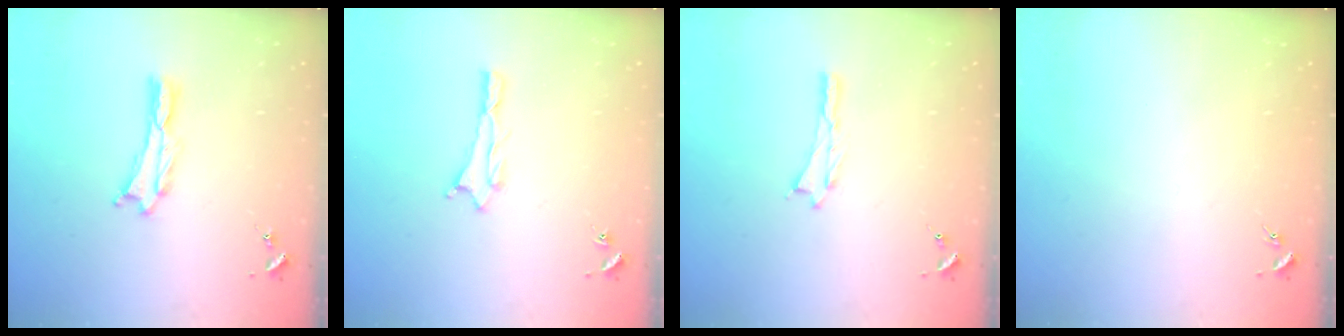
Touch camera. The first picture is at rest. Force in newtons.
{"total": 0.9, "press": 0.8, "slide": 0.1}
{"total": 0.0}
{"total": 0.0}